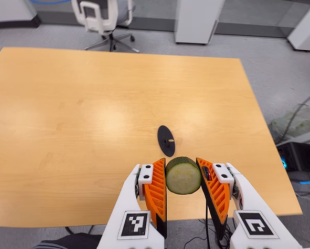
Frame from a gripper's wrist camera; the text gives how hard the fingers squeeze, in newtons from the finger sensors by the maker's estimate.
{"total": 9.9, "left": 9.3, "right": 10.5}